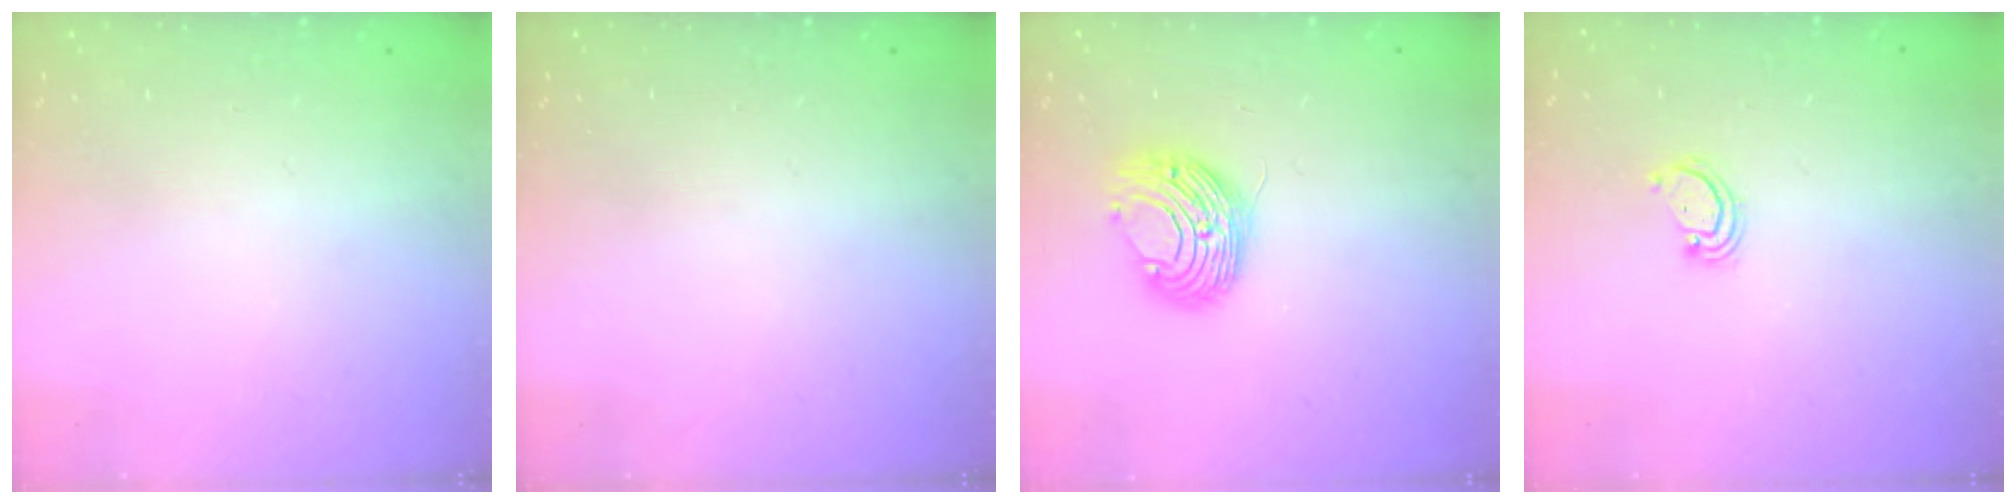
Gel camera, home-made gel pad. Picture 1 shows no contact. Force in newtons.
{"total": 0.0}
{"total": 9.3, "press": 9.3, "slide": 0.3}
{"total": 2.6, "press": 2.6, "slide": 0.3}